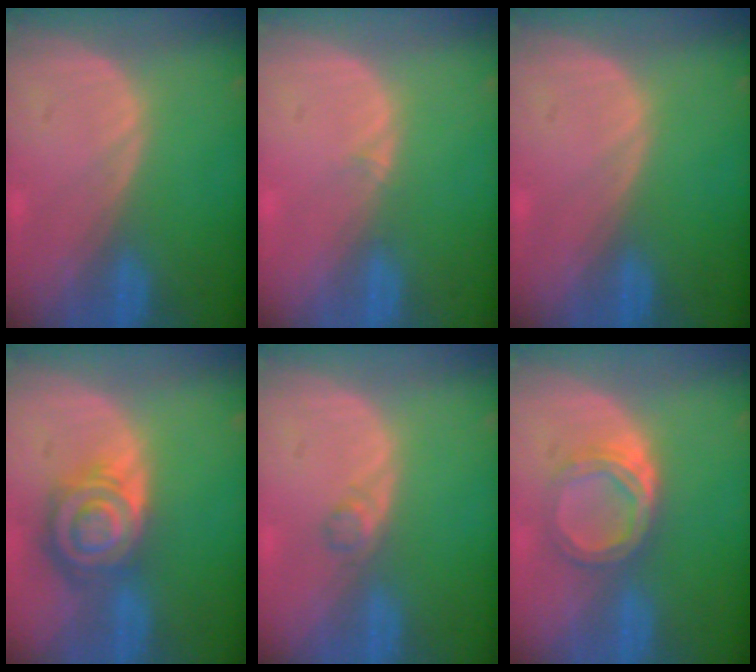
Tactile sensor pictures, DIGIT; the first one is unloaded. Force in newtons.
{"total": 0.9, "press": 0.5, "slide": 0.7}
{"total": 0.0}
{"total": 8.5, "press": 7.3, "slide": 4.4}
{"total": 1.4, "press": 1.4, "slide": 0.1}
{"total": 5.6, "press": 4.9, "slide": 2.7}